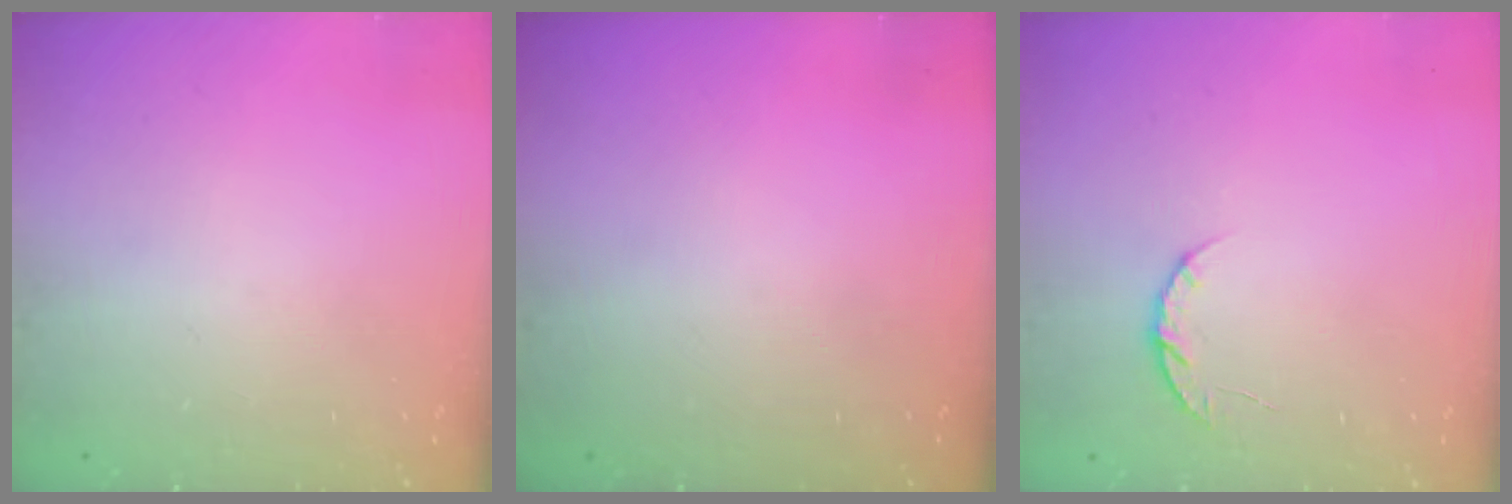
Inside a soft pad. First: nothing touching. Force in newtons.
{"total": 0.0}
{"total": 4.9, "press": 4.8, "slide": 0.7}